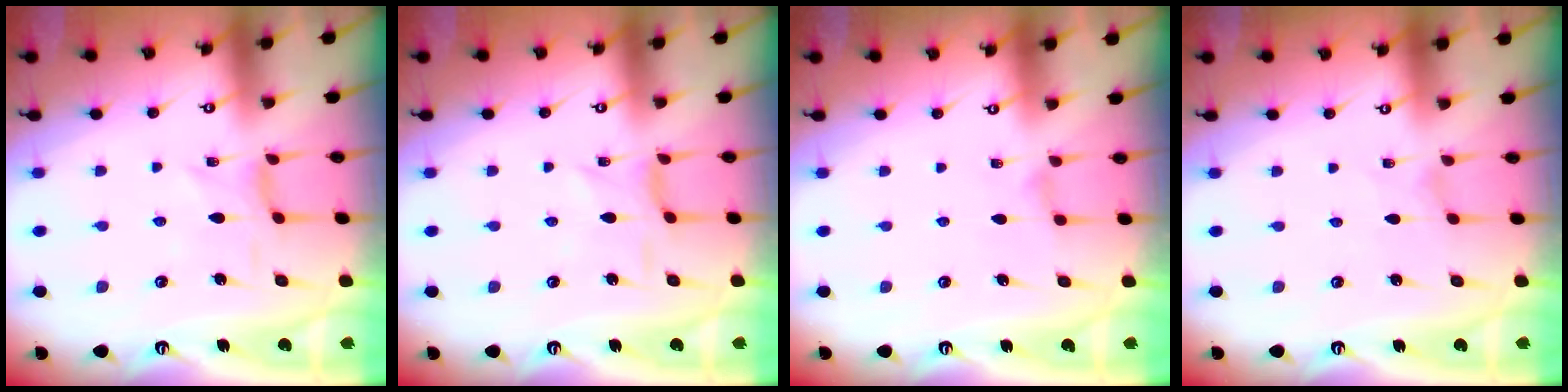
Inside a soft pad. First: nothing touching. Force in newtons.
{"total": 1.2, "press": 1.2, "slide": 0.2}
{"total": 0.8, "press": 0.8, "slide": 0.2}
{"total": 0.0}